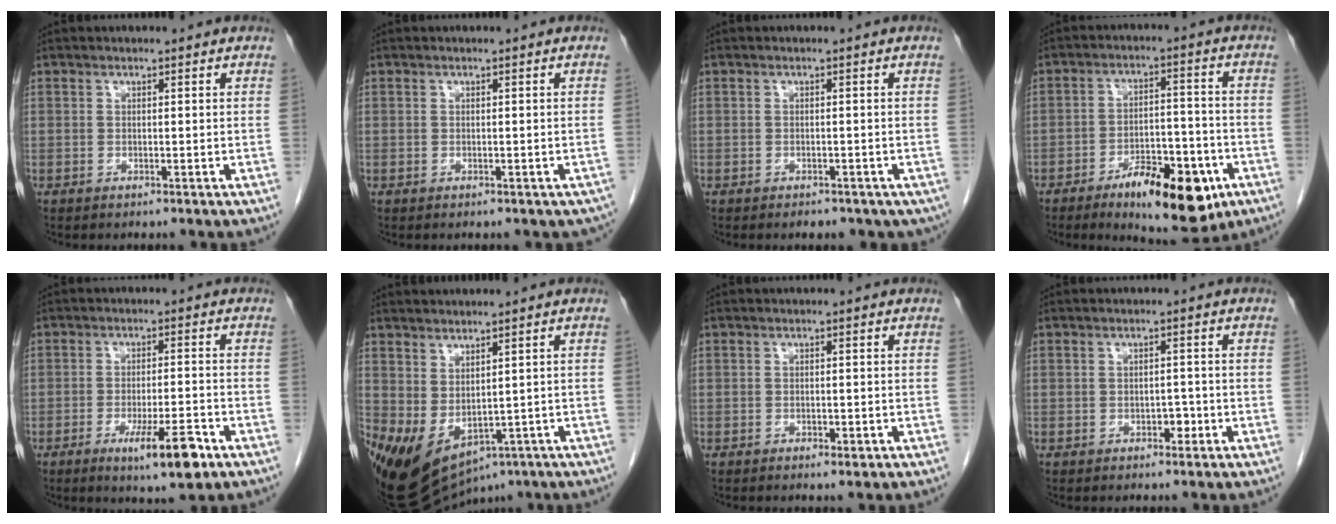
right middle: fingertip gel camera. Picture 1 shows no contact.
{"total": 3.8, "force": [-3.1, 1.7, 1.5], "torque": [-0.006, 0.003, -0.030]}
{"total": 5.3, "force": [-3.9, 2.7, 2.4], "torque": [-0.022, 0.000, -0.041]}
{"total": 13.4, "force": [-7.3, 4.6, 10.3], "torque": [-0.148, 0.002, -0.104]}
{"total": 7.8, "force": [-4.2, 0.9, 6.5], "torque": [-0.105, -0.013, -0.061]}
{"total": 14.2, "force": [-6.3, 7.1, 10.5], "torque": [-0.206, -0.021, -0.076]}
{"total": 1.4, "force": [-0.8, 0.5, 1.1], "torque": [-0.017, 0.000, -0.007]}
{"total": 1.6, "force": [-0.7, 1.0, 1.1], "torque": [-0.012, 0.004, -0.009]}